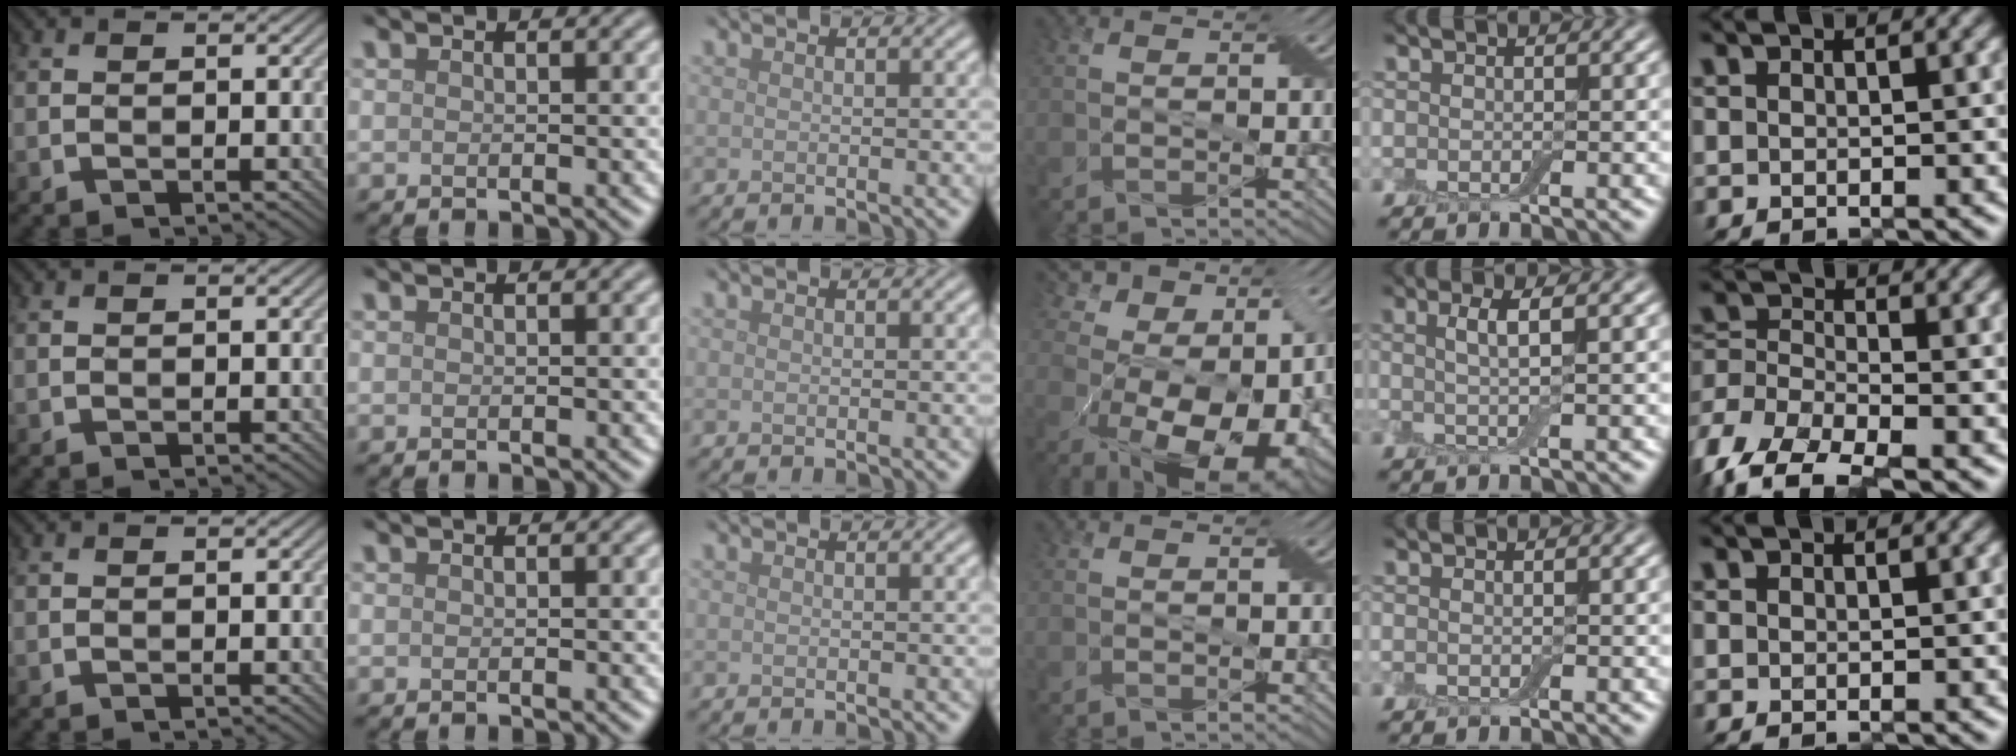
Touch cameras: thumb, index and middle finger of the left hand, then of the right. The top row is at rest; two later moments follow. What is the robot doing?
{"motion": "wipe", "object": "dish"}